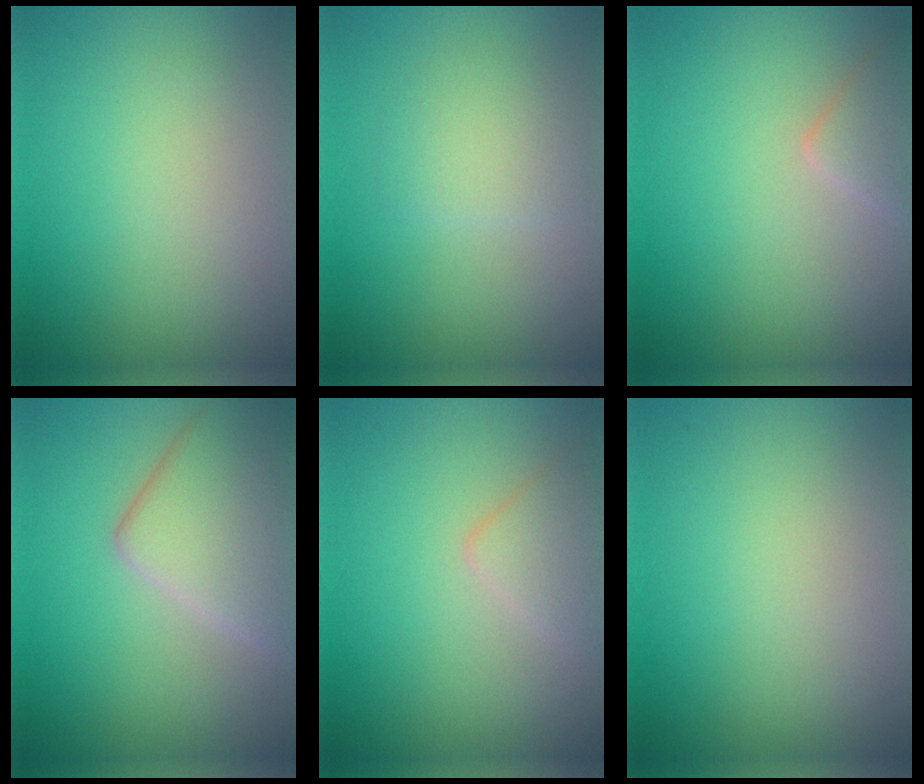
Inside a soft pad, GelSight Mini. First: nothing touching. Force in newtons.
{"total": 2.3, "press": 2.3, "slide": 0.0}
{"total": 2.2, "press": 2.2, "slide": 0.2}
{"total": 6.7, "press": 6.7, "slide": 0.2}
{"total": 2.1, "press": 2.1, "slide": 0.2}
{"total": 0.0}